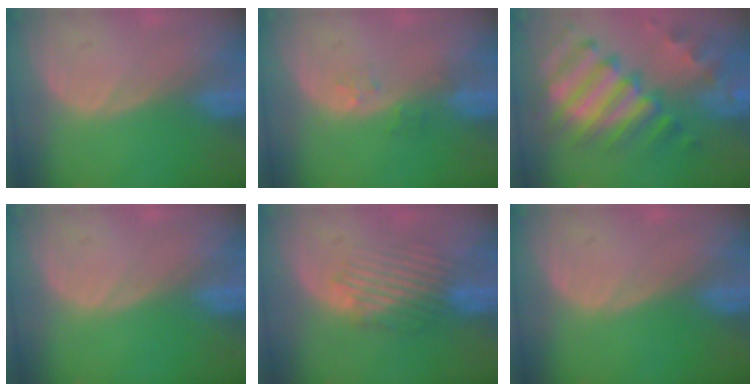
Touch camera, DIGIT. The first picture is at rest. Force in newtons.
{"total": 1.6, "press": 1.6, "slide": 0.1}
{"total": 12.0, "press": 10.4, "slide": 6.0}
{"total": 0.0}
{"total": 5.1, "press": 4.7, "slide": 1.8}
{"total": 0.0}